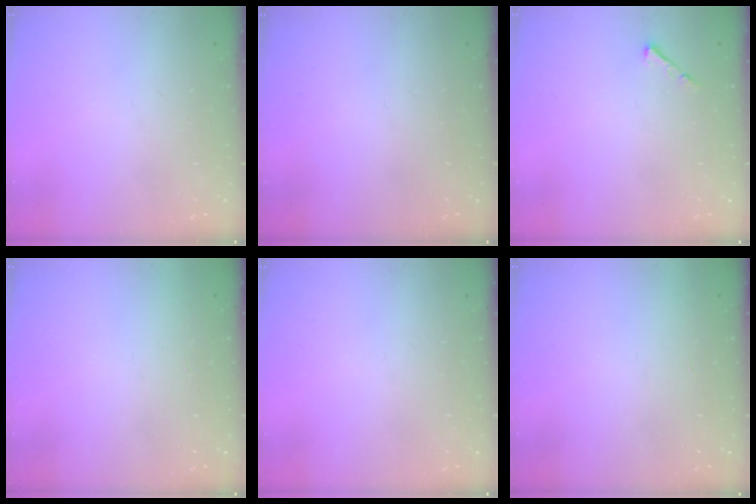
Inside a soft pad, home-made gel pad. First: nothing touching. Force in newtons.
{"total": 0.0}
{"total": 3.3, "press": 3.3, "slide": 0.6}
{"total": 1.7, "press": 1.7, "slide": 0.1}
{"total": 0.0}
{"total": 1.7, "press": 1.7, "slide": 0.1}